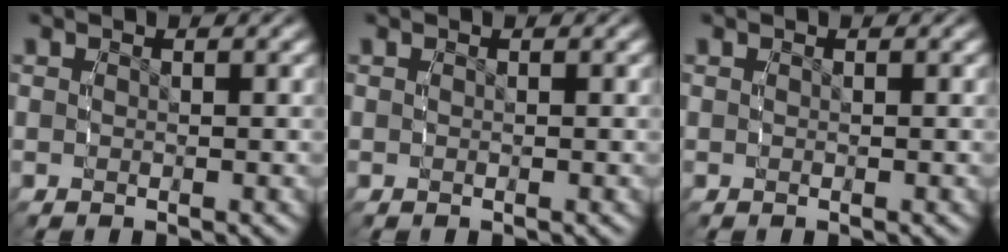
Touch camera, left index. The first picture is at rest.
{"total": 0.0}
{"total": 0.0}